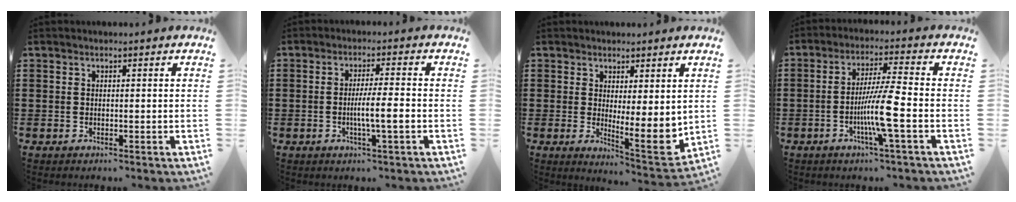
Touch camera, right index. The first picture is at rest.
{"total": 4.9, "force": [-1.1, 0.2, 4.8], "torque": [-0.084, -0.004, -0.022]}
{"total": 5.9, "force": [1.9, 1.7, 5.3], "torque": [-0.075, -0.029, 0.037]}
{"total": 8.4, "force": [-2.6, 0.0, 8.0], "torque": [-0.155, -0.014, -0.055]}